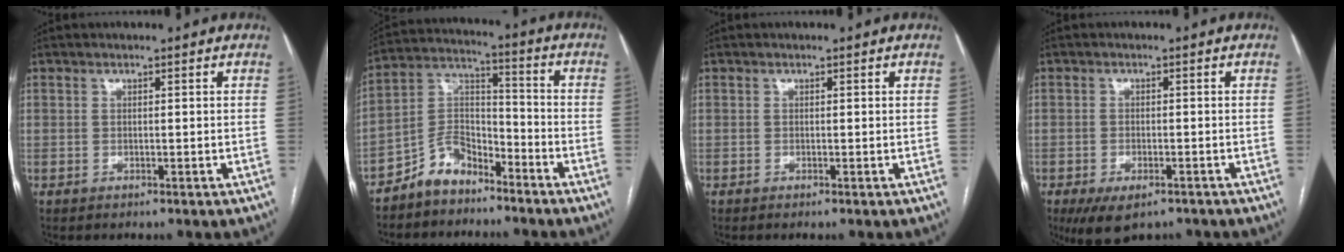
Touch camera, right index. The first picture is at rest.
{"total": 8.0, "force": [-6.4, 4.0, 2.7], "torque": [-0.052, 0.027, -0.124]}
{"total": 0.0}
{"total": 6.5, "force": [-4.4, 2.9, 3.7], "torque": [-0.061, -0.007, -0.067]}